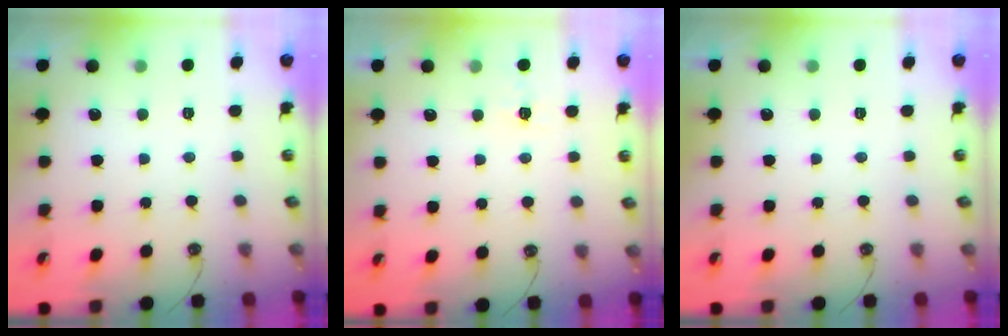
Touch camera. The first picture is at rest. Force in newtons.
{"total": 3.2, "press": 3.1, "slide": 0.4}
{"total": 0.0}